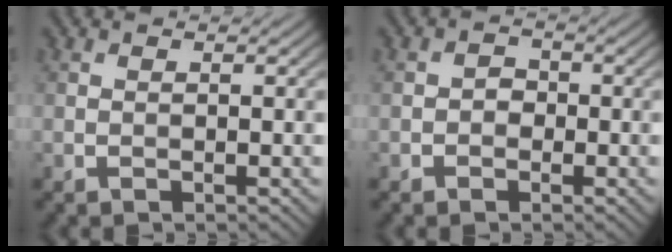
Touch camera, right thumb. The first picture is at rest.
{"total": 1.7, "force": [-0.6, 1.4, 0.7], "torque": [-0.008, 0.003, -0.016]}